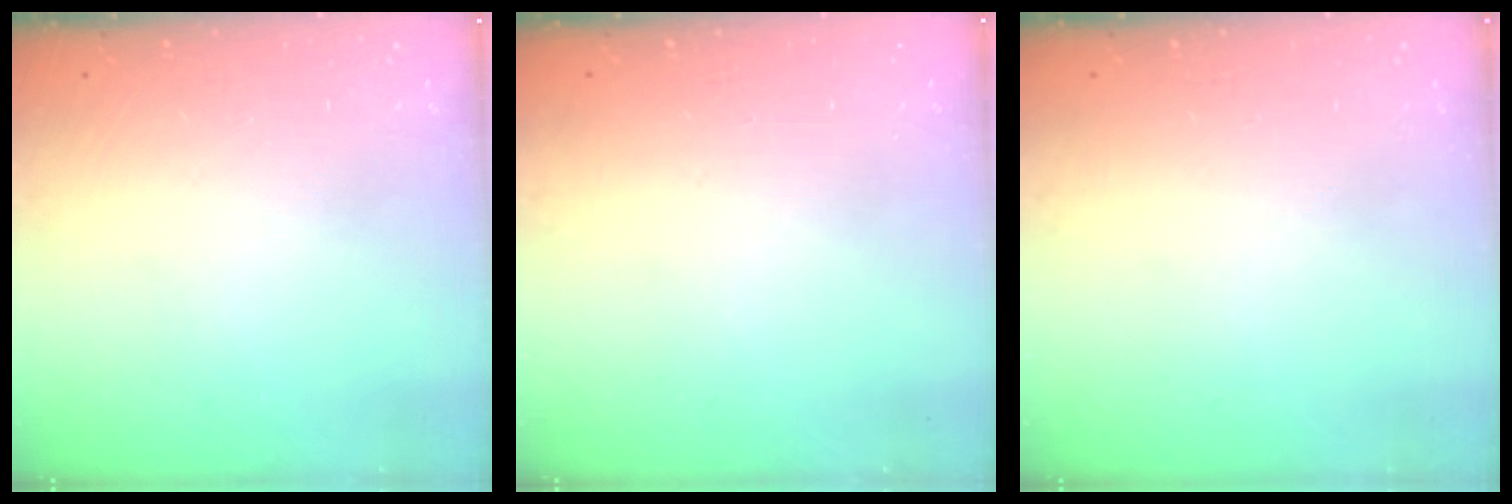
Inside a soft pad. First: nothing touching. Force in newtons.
{"total": 0.0}
{"total": 0.0}